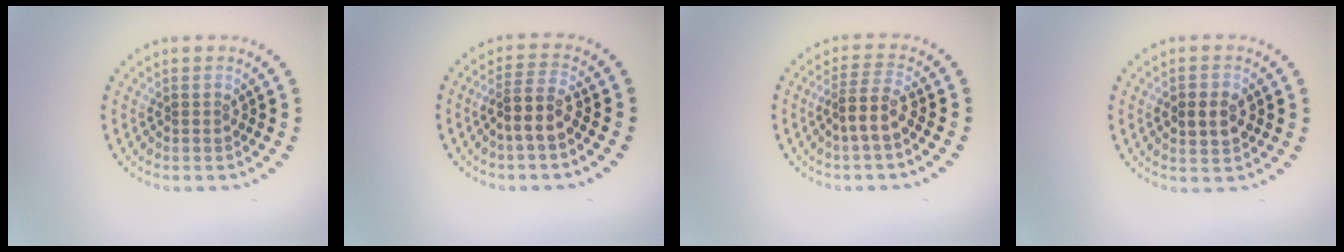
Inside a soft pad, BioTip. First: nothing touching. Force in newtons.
{"total": 2.6, "press": 2.1, "slide": 1.6}
{"total": 2.6, "press": 2.0, "slide": 1.7}
{"total": 2.7, "press": 2.7, "slide": 0.1}